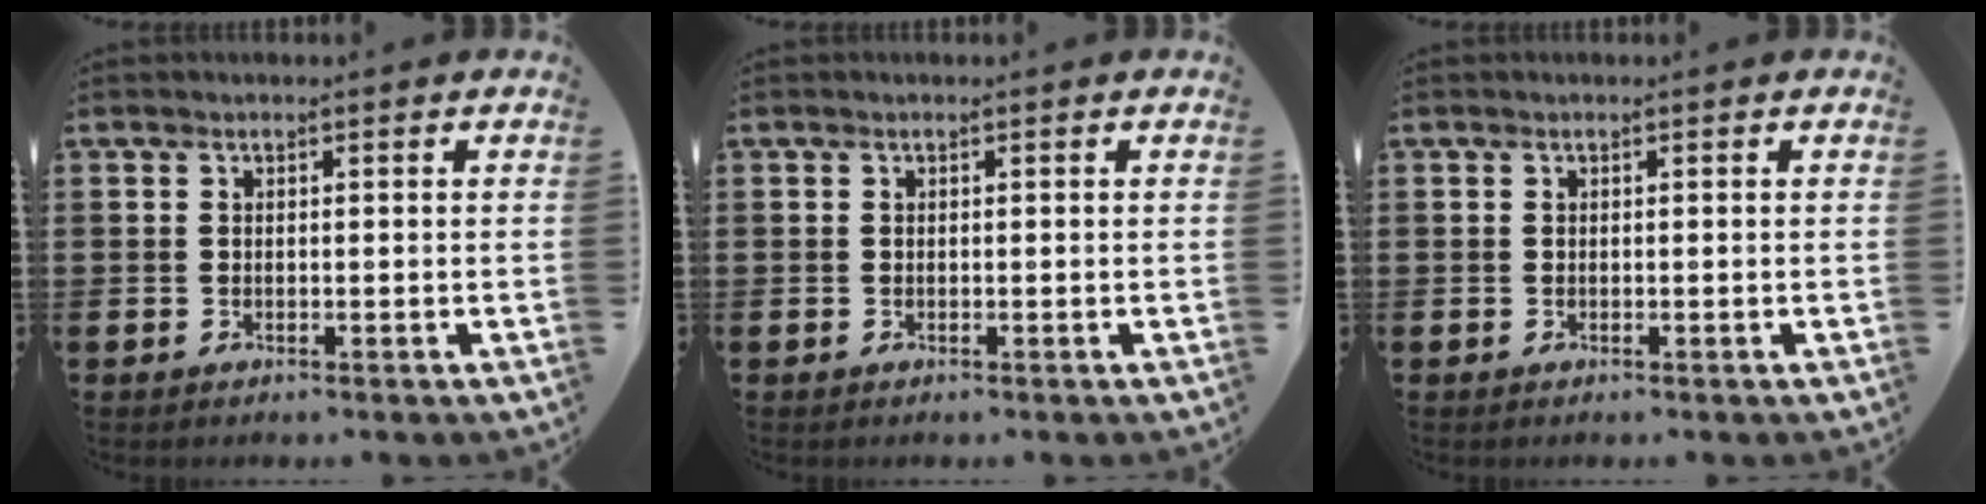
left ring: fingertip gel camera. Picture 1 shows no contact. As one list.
[{"total": 0.0}, {"total": 0.0}]